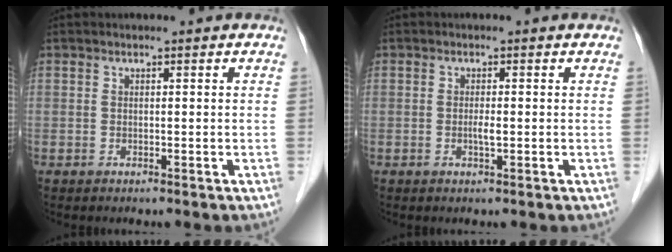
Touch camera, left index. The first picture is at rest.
{"total": 1.3, "force": [-0.2, 0.2, 1.3], "torque": [-0.024, -0.002, -0.004]}